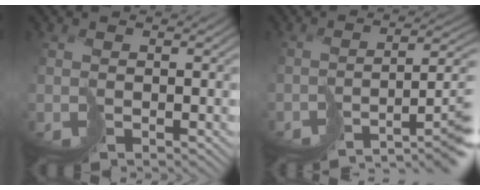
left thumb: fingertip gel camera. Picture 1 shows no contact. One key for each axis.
{"total": 7.9, "fx": -4.9, "fy": 1.9, "fz": 5.9, "tx": -0.087, "ty": -0.012, "tz": -0.065}